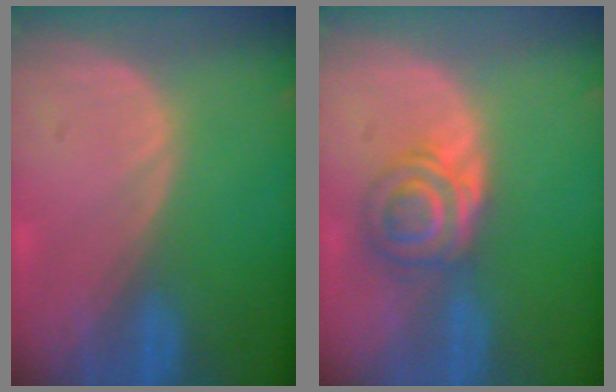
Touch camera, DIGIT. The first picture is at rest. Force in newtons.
{"total": 5.8, "press": 5.4, "slide": 2.1}